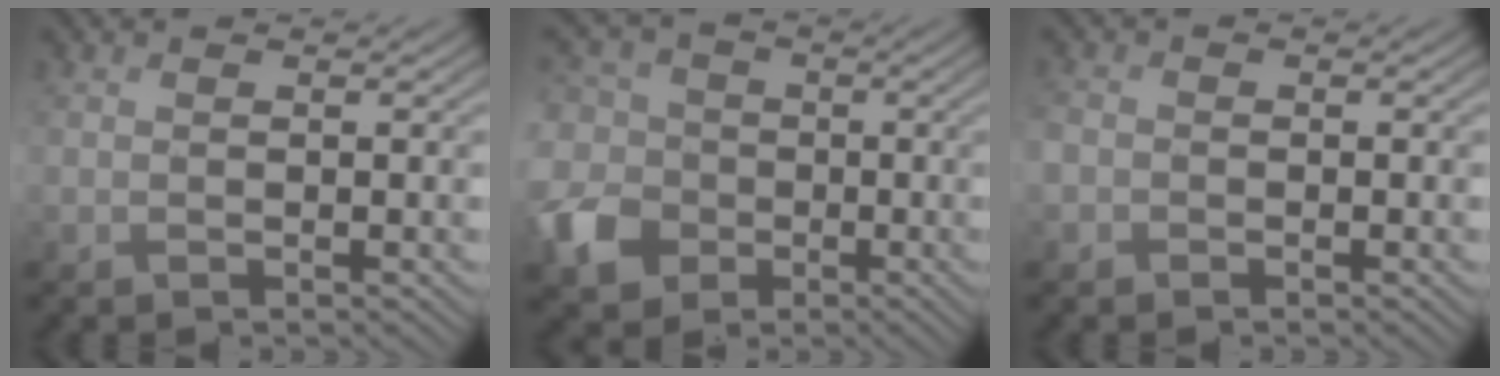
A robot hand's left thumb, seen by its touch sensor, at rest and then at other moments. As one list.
[{"total": 10.1, "force": [-2.9, 8.4, 4.7], "torque": [-0.150, -0.013, -0.070]}, {"total": 1.8, "force": [-0.8, 1.5, 0.6], "torque": [-0.016, -0.002, -0.026]}]